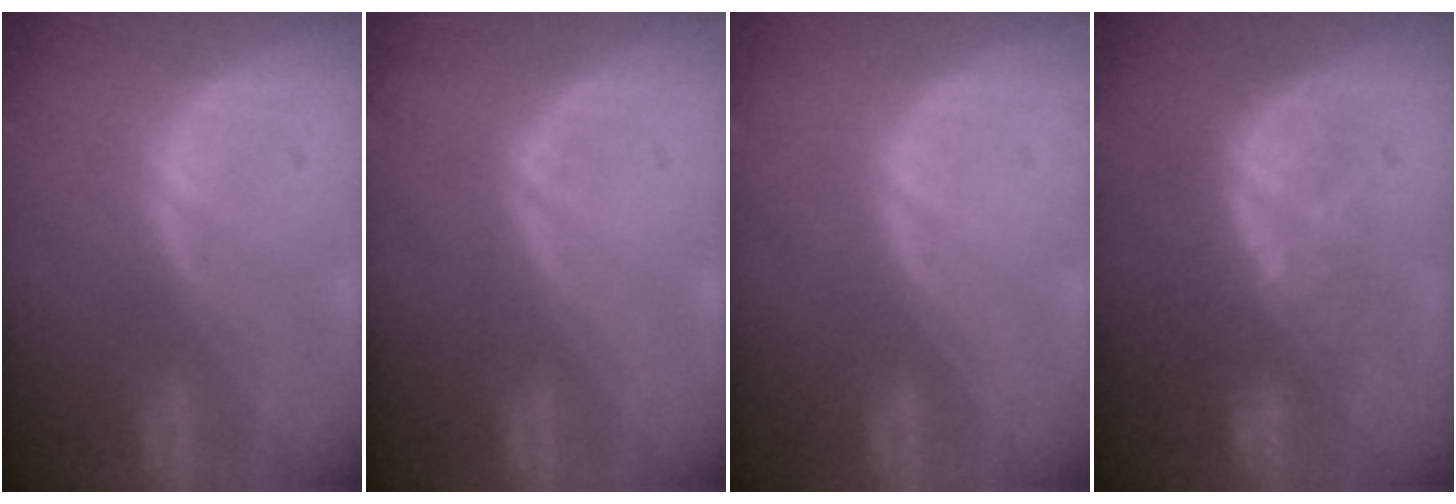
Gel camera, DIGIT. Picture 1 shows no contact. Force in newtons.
{"total": 0.7, "press": 0.6, "slide": 0.2}
{"total": 0.0}
{"total": 7.9, "press": 7.5, "slide": 2.5}